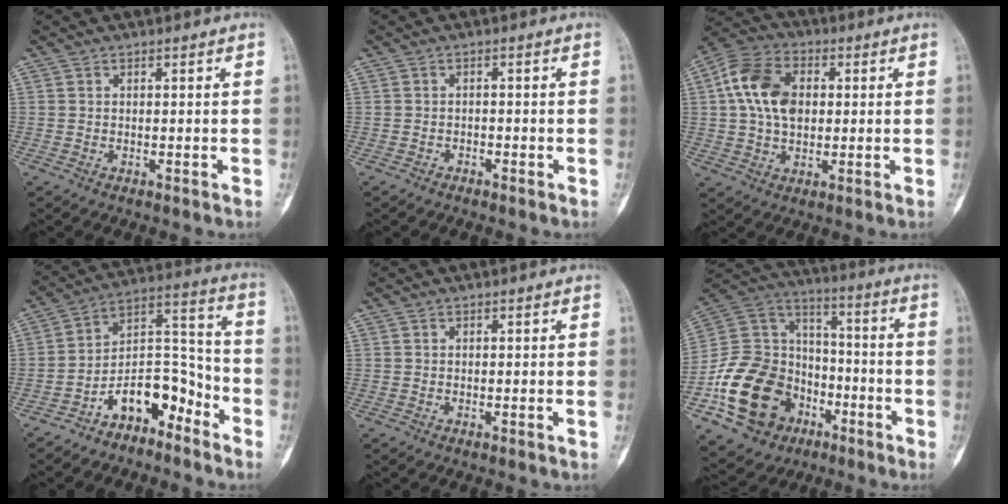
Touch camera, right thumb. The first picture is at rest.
{"total": 1.0, "force": [-0.9, 0.5, 0.2], "torque": [-0.003, 0.005, -0.018]}
{"total": 12.5, "force": [1.8, 8.4, 9.0], "torque": [-0.159, 0.015, 0.024]}
{"total": 11.9, "force": [-7.6, 6.4, 6.6], "torque": [-0.082, 0.102, -0.138]}
{"total": 0.0}
{"total": 23.1, "force": [-8.7, 18.0, 11.5], "torque": [-0.191, 0.085, -0.142]}